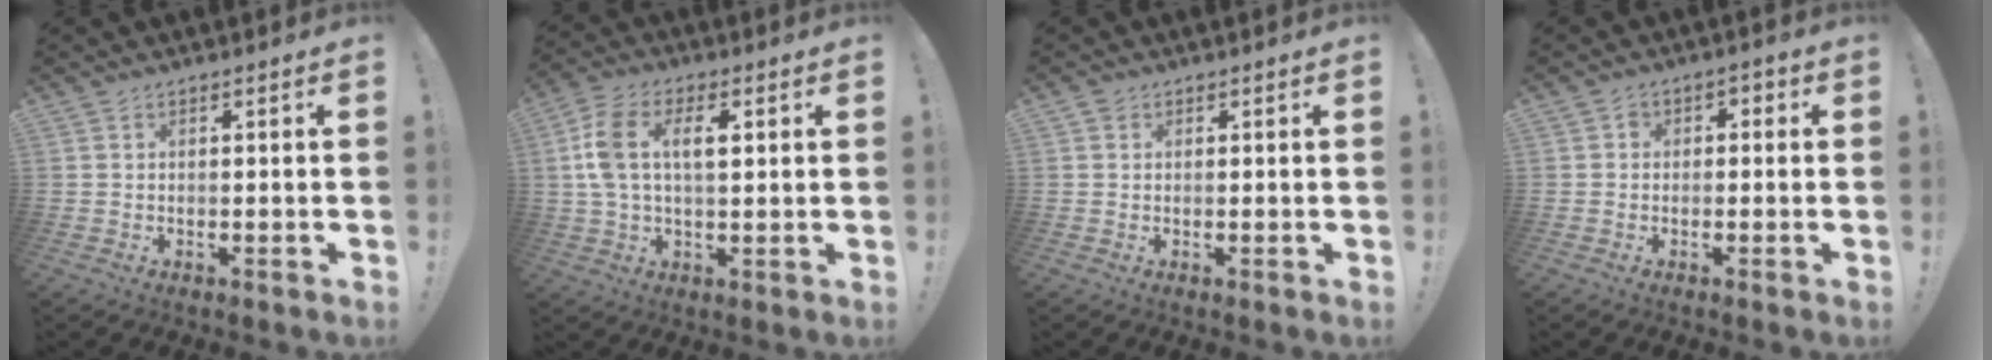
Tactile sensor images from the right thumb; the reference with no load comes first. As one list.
[{"total": 11.4, "force": [2.3, 6.4, 9.1], "torque": [-0.173, 0.012, 0.042]}, {"total": 1.0, "force": [0.6, 0.8, 0.1], "torque": [-0.002, 0.001, 0.012]}, {"total": 3.0, "force": [-1.3, 2.3, 1.4], "torque": [-0.018, 0.013, -0.026]}]